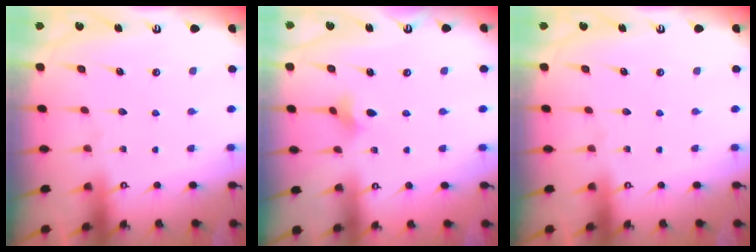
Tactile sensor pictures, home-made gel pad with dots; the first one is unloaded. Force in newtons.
{"total": 2.6, "press": 2.6, "slide": 0.5}
{"total": 0.0}